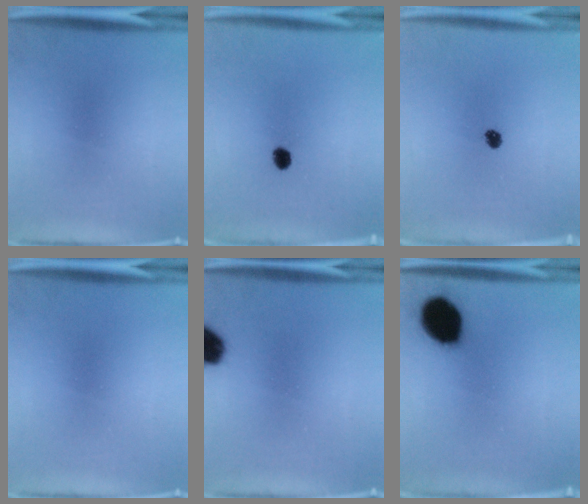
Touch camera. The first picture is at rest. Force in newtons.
{"total": 2.3}
{"total": 1.9}
{"total": 0.0}
{"total": 9.6}
{"total": 13.7}